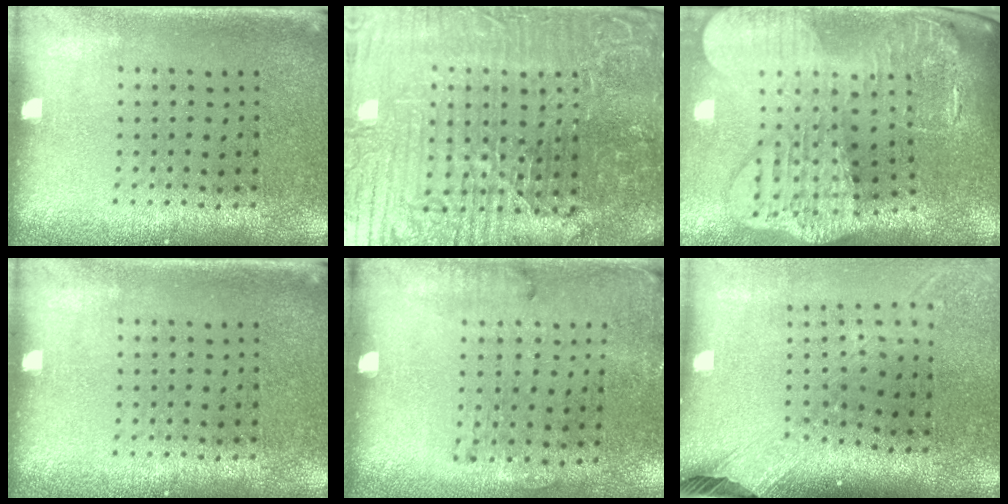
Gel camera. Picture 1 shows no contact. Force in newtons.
{"total": 8.0, "press": 7.1, "slide": 3.7}
{"total": 4.4, "press": 3.3, "slide": 2.8}
{"total": 0.0}
{"total": 1.7, "press": 1.2, "slide": 1.2}
{"total": 2.6, "press": 1.9, "slide": 1.7}